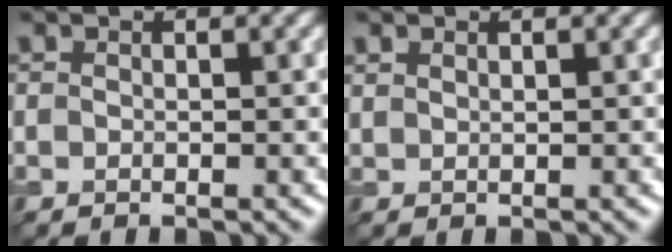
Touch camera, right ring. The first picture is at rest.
{"total": 0.8, "force": [0.6, 0.3, 0.3], "torque": [-0.012, 0.000, 0.016]}